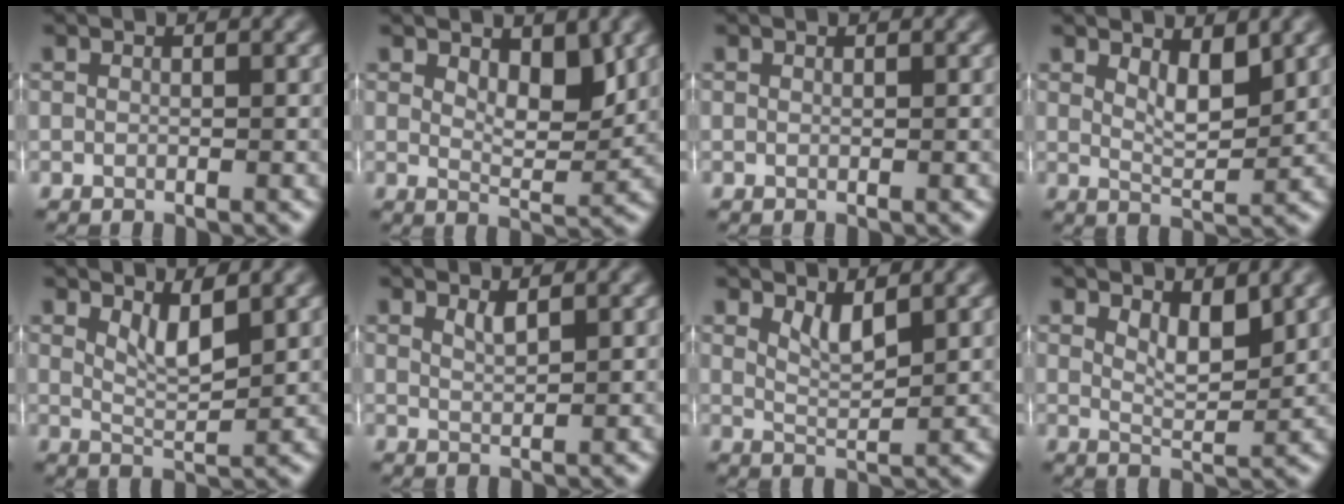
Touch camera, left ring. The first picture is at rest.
{"total": 3.7, "force": [1.8, 1.6, 2.8], "torque": [-0.048, -0.010, 0.030]}
{"total": 0.0}
{"total": 3.1, "force": [1.7, 1.0, 2.4], "torque": [-0.043, -0.008, 0.032]}
{"total": 2.8, "force": [1.6, 0.7, 2.2], "torque": [-0.041, -0.012, 0.033]}
{"total": 1.3, "force": [0.9, 0.3, 0.9], "torque": [-0.017, -0.002, 0.017]}
{"total": 2.4, "force": [1.5, 0.6, 1.7], "torque": [-0.033, -0.011, 0.032]}
{"total": 3.1, "force": [1.8, 1.1, 2.3], "torque": [-0.040, -0.009, 0.033]}